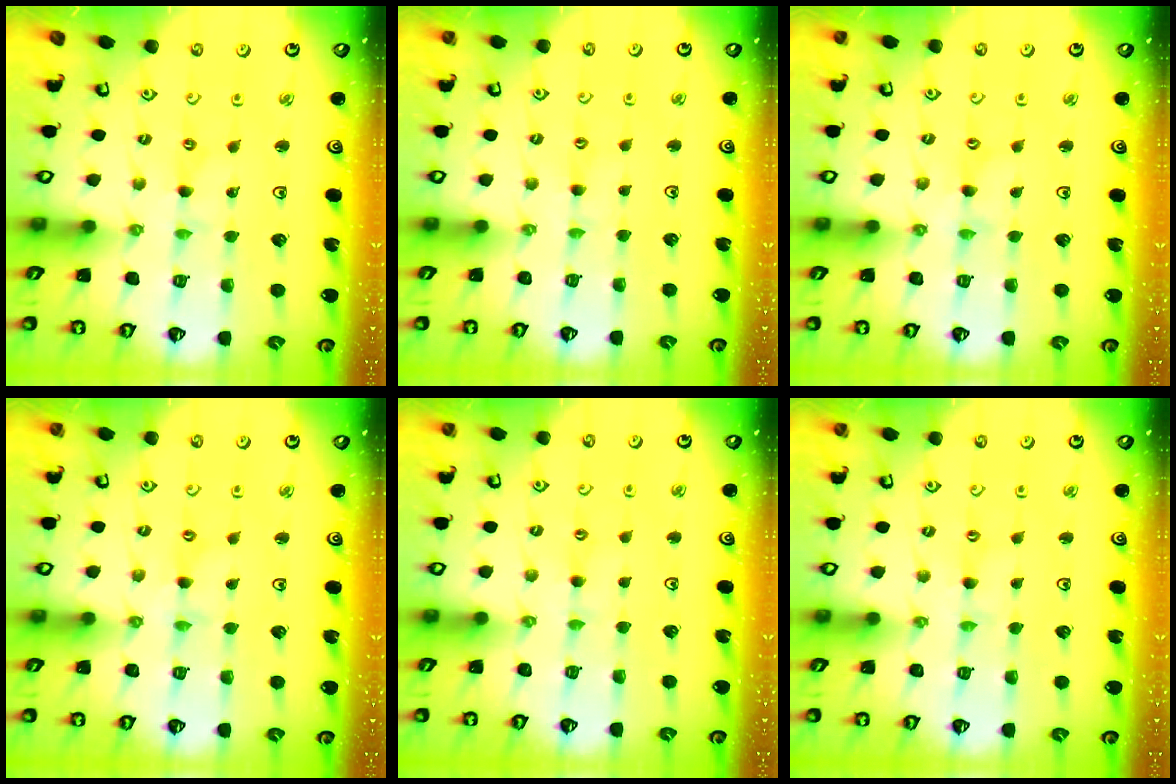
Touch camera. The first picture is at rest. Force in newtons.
{"total": 1.5, "press": 1.4, "slide": 0.3}
{"total": 0.7, "press": 0.7, "slide": 0.2}
{"total": 0.0}
{"total": 2.8, "press": 2.8, "slide": 0.3}
{"total": 0.8, "press": 0.8, "slide": 0.1}